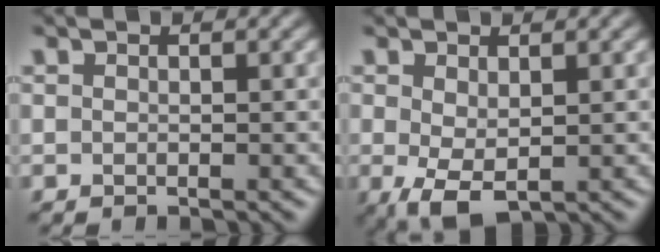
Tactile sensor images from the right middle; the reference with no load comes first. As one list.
[{"total": 3.4, "force": [-0.3, 1.8, 2.8], "torque": [-0.066, -0.008, -0.003]}]